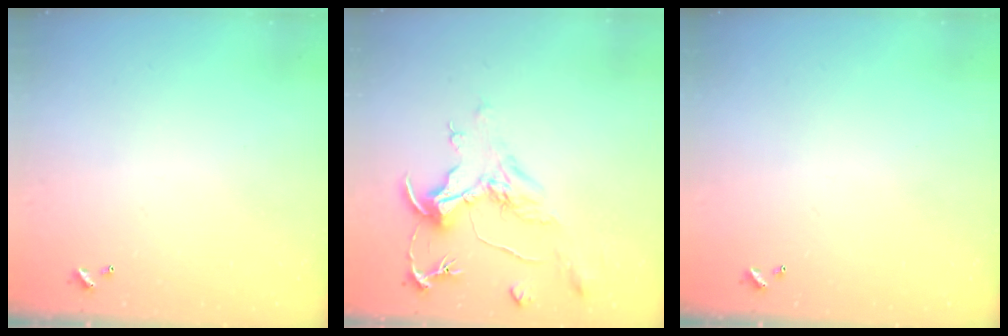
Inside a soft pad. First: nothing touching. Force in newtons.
{"total": 2.3, "press": 1.8, "slide": 1.3}
{"total": 0.0}